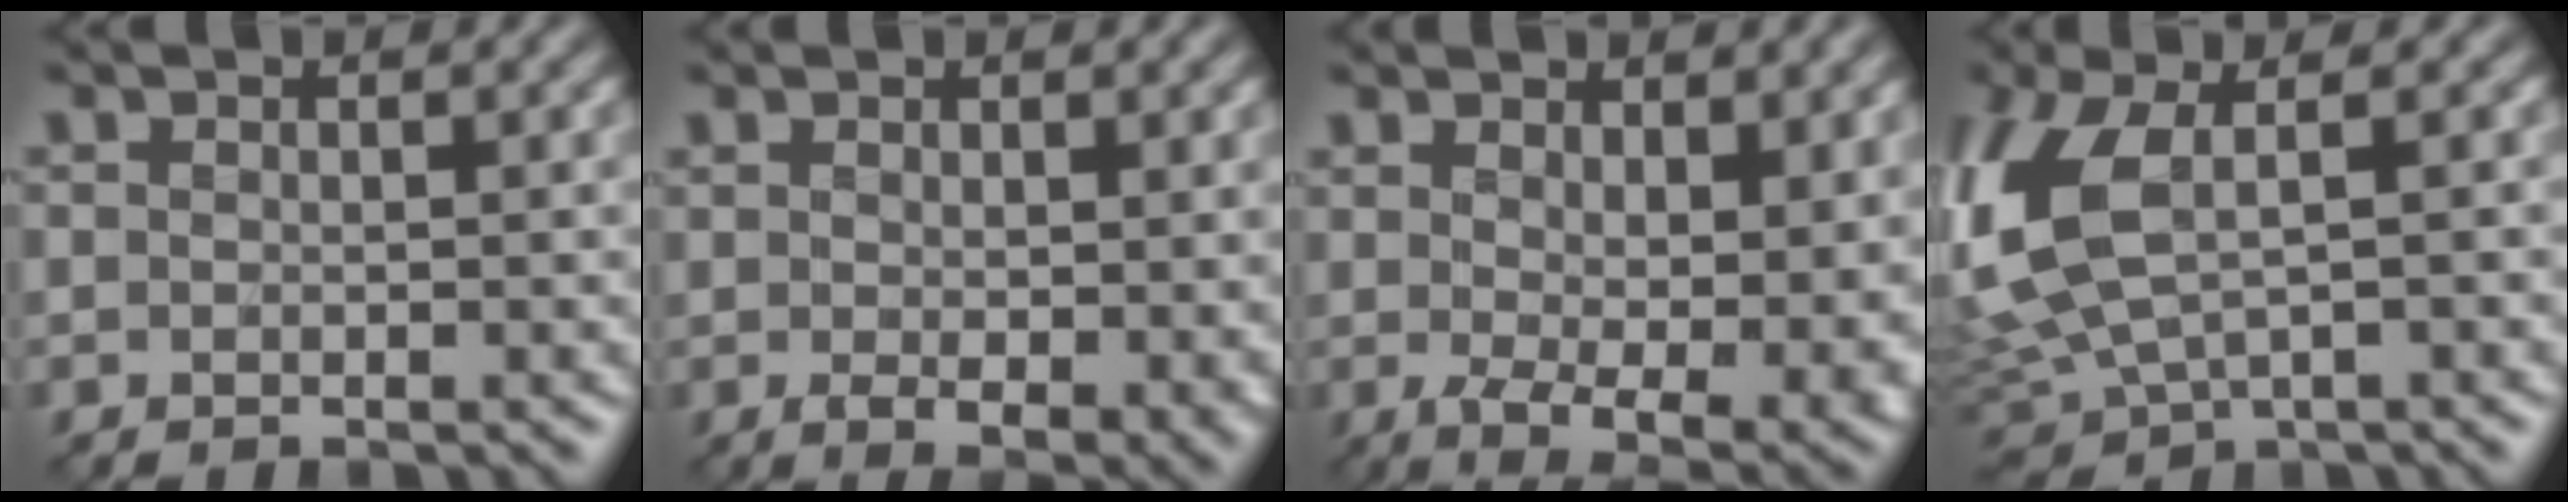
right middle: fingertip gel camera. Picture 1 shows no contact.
{"total": 3.8, "force": [0.1, 1.5, 3.5], "torque": [-0.058, -0.011, 0.010]}
{"total": 9.0, "force": [0.6, 4.6, 7.7], "torque": [-0.124, -0.022, 0.028]}
{"total": 7.3, "force": [0.4, 3.9, 6.2], "torque": [-0.161, -0.005, 0.007]}